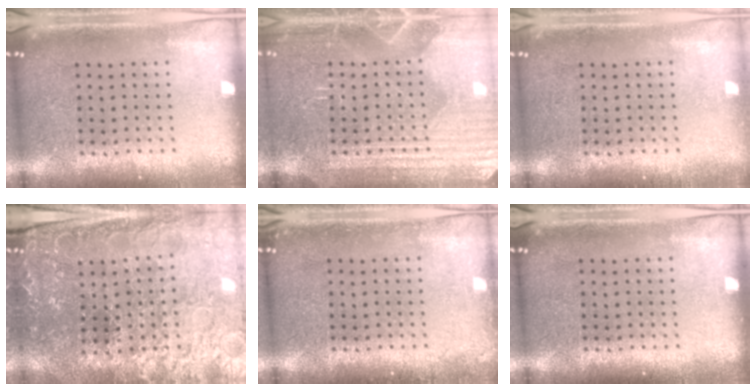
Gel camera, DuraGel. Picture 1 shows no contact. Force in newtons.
{"total": 5.1, "press": 5.1, "slide": 0.7}
{"total": 0.6, "press": 0.6, "slide": 0.1}
{"total": 3.1, "press": 3.1, "slide": 0.4}
{"total": 0.8, "press": 0.8, "slide": 0.1}
{"total": 0.0}